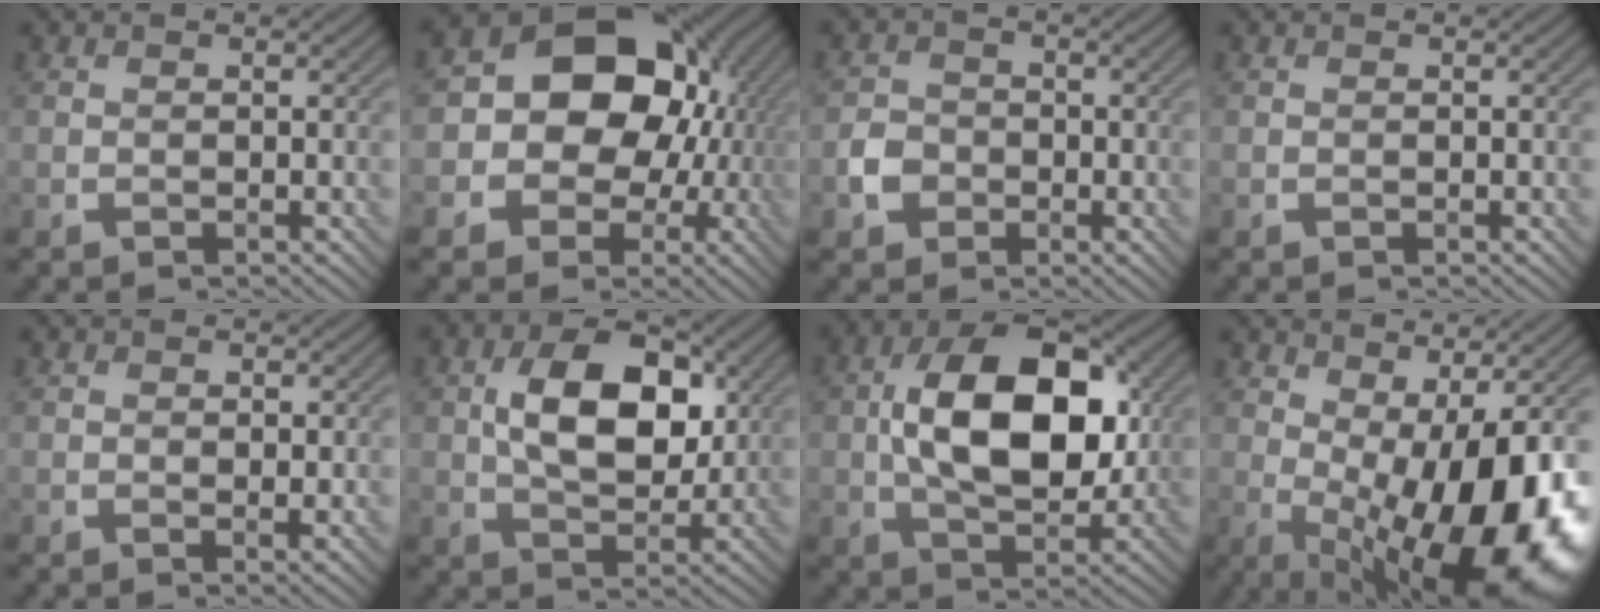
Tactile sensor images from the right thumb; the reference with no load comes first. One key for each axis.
{"total": 15.1, "fx": -0.1, "fy": 12.5, "fz": 8.6, "tx": -0.130, "ty": 0.001, "tz": -0.028}
{"total": 3.2, "fx": -1.2, "fy": 2.7, "fz": 1.1, "tx": -0.022, "ty": 0.002, "tz": -0.027}
{"total": 0.0}
{"total": 1.5, "fx": 0.2, "fy": 0.9, "fz": 1.3, "tx": -0.018, "ty": -0.006, "tz": 0.007}
{"total": 10.8, "fx": 1.9, "fy": 6.6, "fz": 8.4, "tx": -0.153, "ty": 0.007, "tz": 0.033}
{"total": 14.6, "fx": 1.1, "fy": 8.7, "fz": 11.7, "tx": -0.212, "ty": 0.012, "tz": 0.016}
{"total": 16.7, "fx": -1.2, "fy": 7.2, "fz": 15.0, "tx": -0.220, "ty": -0.011, "tz": -0.005}